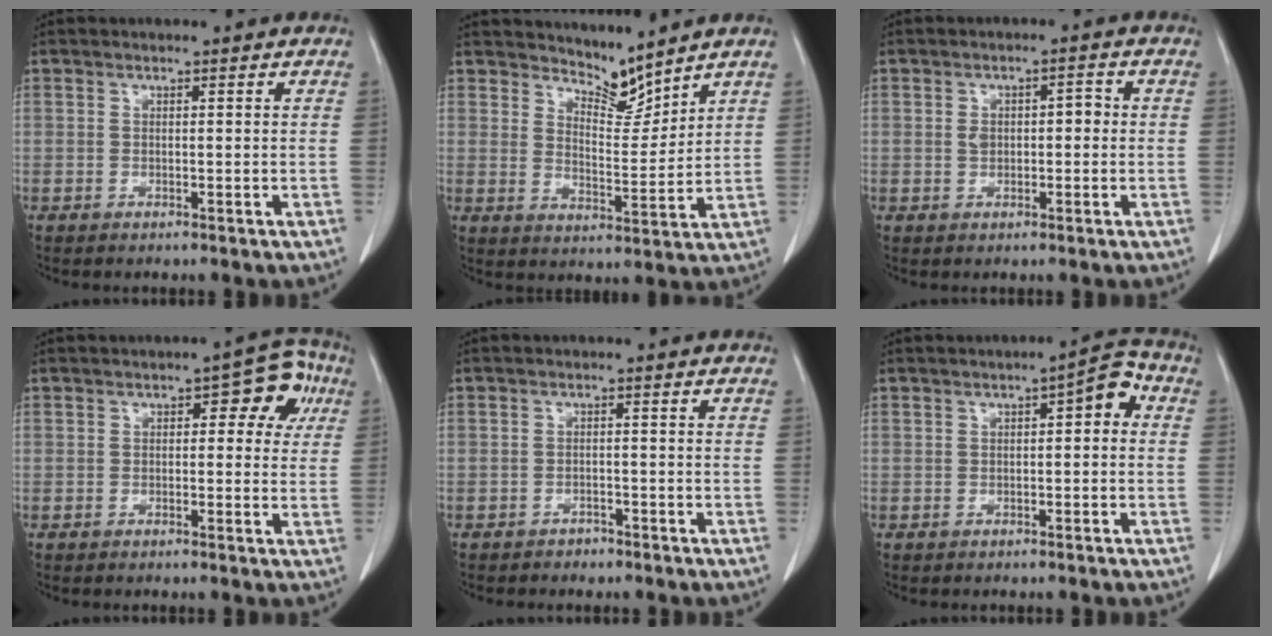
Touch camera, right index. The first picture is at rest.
{"total": 5.4, "force": [5.3, 0.7, 0.8], "torque": [-0.012, -0.014, 0.100]}
{"total": 3.1, "force": [0.0, 1.9, 2.4], "torque": [-0.044, 0.020, 0.006]}
{"total": 6.8, "force": [2.2, 3.3, 5.6], "torque": [-0.050, 0.027, 0.019]}
{"total": 1.3, "force": [-1.2, 0.5, 0.1], "torque": [0.001, 0.004, -0.016]}
{"total": 4.7, "force": [0.9, 1.4, 4.4], "torque": [-0.057, 0.022, 0.007]}